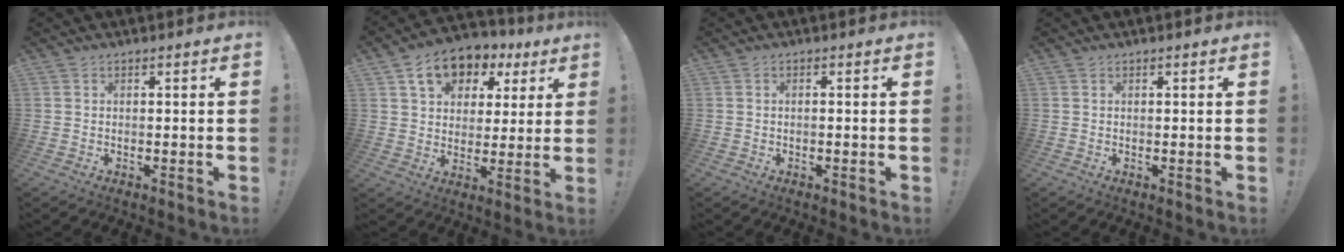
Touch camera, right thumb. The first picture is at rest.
{"total": 12.6, "force": [6.4, 8.9, 6.1], "torque": [-0.099, -0.023, 0.122]}
{"total": 1.0, "force": [-0.5, 0.0, 0.8], "torque": [-0.022, 0.004, -0.008]}
{"total": 0.0}